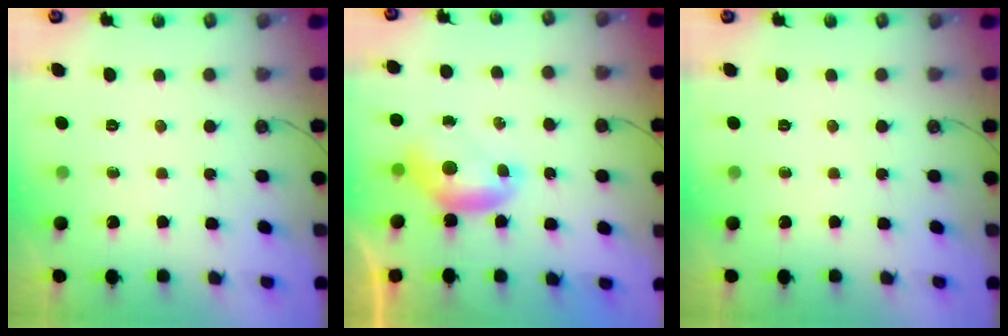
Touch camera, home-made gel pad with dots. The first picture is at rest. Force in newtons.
{"total": 0.0}
{"total": 0.0}